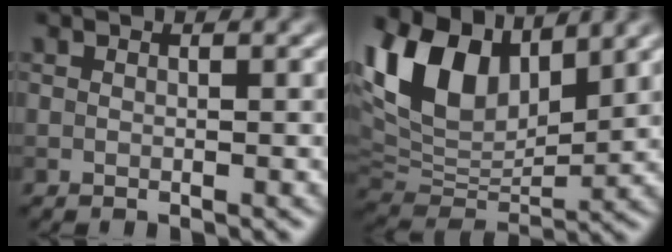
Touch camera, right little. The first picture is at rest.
{"total": 11.5, "force": [5.4, 6.6, 7.7], "torque": [-0.168, 0.017, 0.100]}